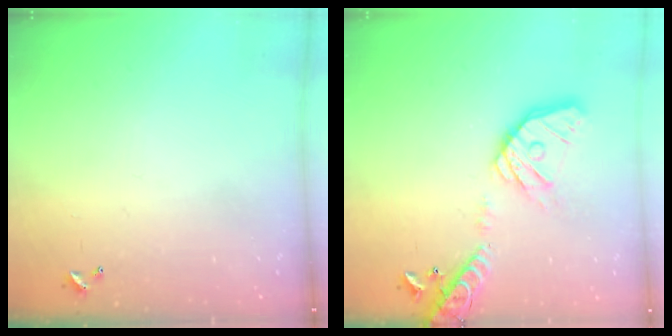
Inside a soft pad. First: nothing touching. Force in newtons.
{"total": 19.5, "press": 19.2, "slide": 3.3}